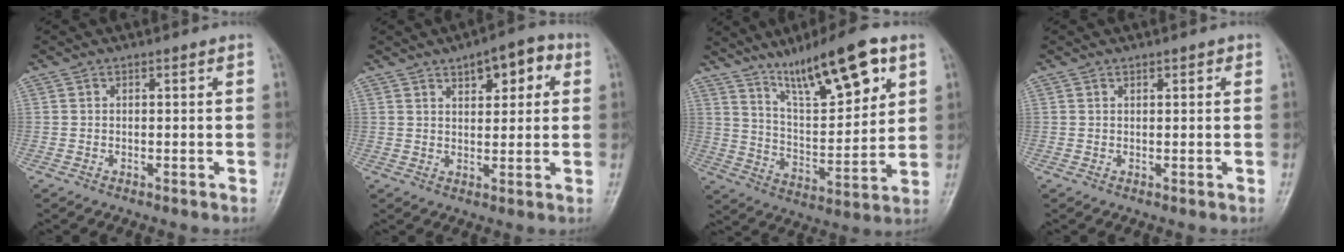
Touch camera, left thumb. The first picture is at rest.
{"total": 8.0, "force": [3.5, 3.8, 6.1], "torque": [-0.051, -0.002, 0.043]}
{"total": 17.2, "force": [10.2, 4.7, 13.1], "torque": [-0.188, -0.045, 0.179]}
{"total": 1.1, "force": [0.7, 0.5, 0.8], "torque": [-0.007, -0.001, 0.008]}